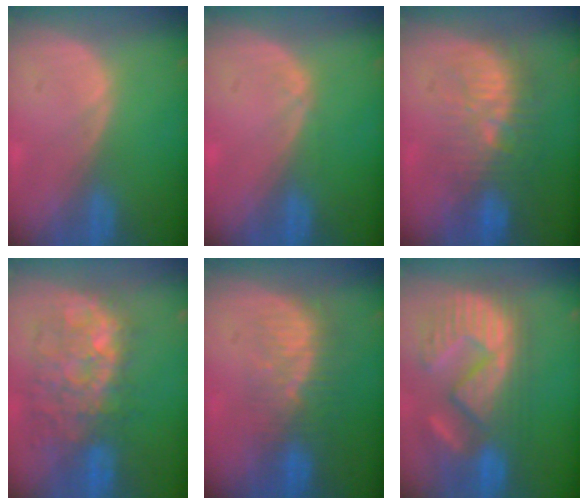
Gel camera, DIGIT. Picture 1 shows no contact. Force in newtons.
{"total": 0.7, "press": 0.6, "slide": 0.2}
{"total": 9.3, "press": 8.9, "slide": 2.5}
{"total": 10.5, "press": 9.9, "slide": 3.4}
{"total": 8.2, "press": 7.2, "slide": 3.8}
{"total": 12.6, "press": 11.8, "slide": 4.4}